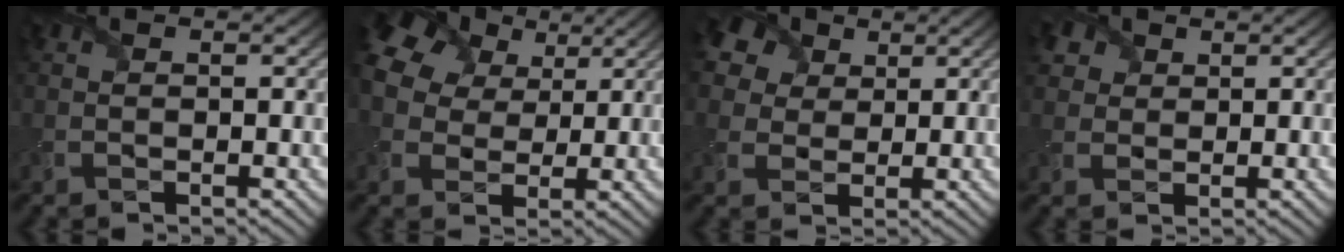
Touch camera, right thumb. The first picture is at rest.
{"total": 15.9, "force": [6.8, 11.6, 8.6], "torque": [-0.246, 0.051, 0.135]}
{"total": 9.0, "force": [4.5, 6.4, 4.4], "torque": [-0.135, 0.028, 0.066]}
{"total": 4.4, "force": [2.4, 3.4, 1.7], "torque": [-0.060, 0.004, 0.046]}